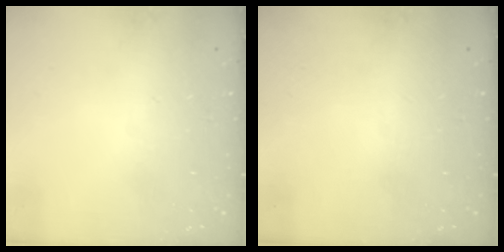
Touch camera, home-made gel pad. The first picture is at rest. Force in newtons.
{"total": 0.0}